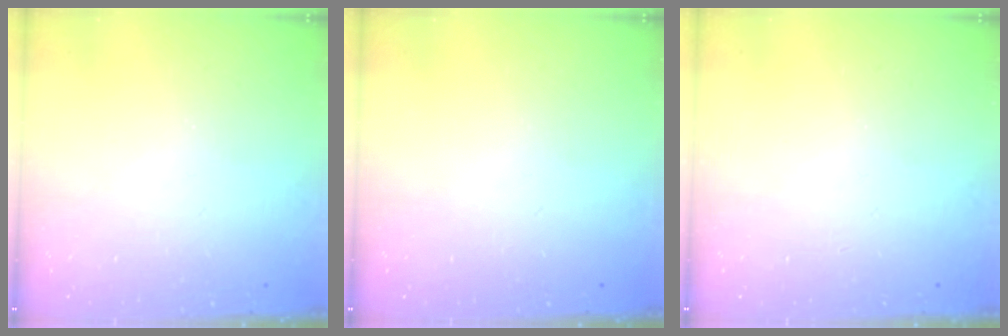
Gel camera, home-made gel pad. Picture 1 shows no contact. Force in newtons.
{"total": 0.0}
{"total": 0.0}